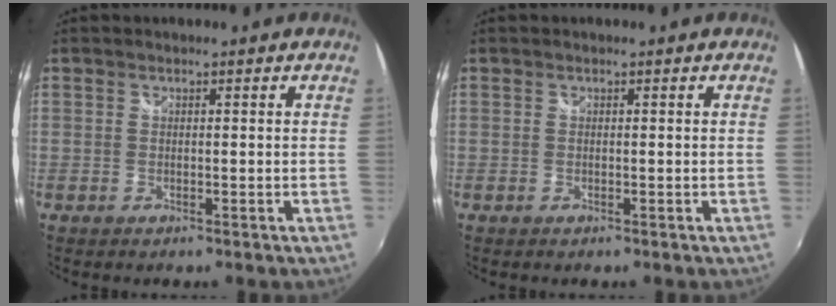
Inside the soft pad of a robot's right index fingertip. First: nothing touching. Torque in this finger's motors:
{"motor_torque": [0.00, 0.00, 0.00, 0.00]}